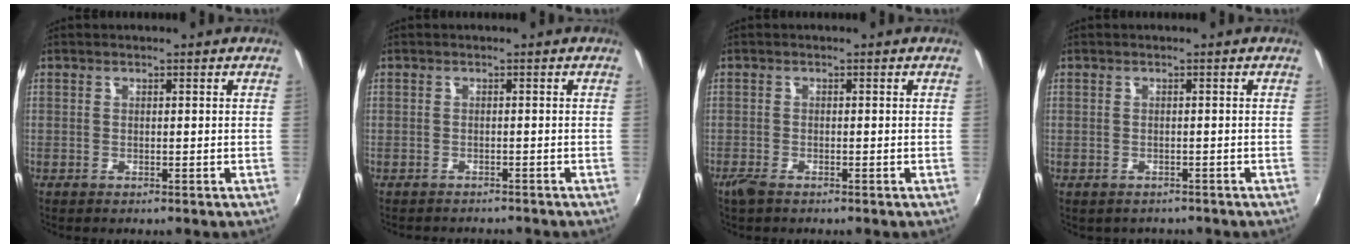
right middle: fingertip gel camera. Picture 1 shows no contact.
{"total": 2.2, "force": [-1.9, 1.0, 0.2], "torque": [-0.010, 0.000, -0.031]}
{"total": 2.3, "force": [-1.7, 0.7, 1.3], "torque": [-0.031, -0.007, -0.036]}
{"total": 1.6, "force": [-1.2, 1.0, 0.3], "torque": [-0.010, -0.006, -0.014]}